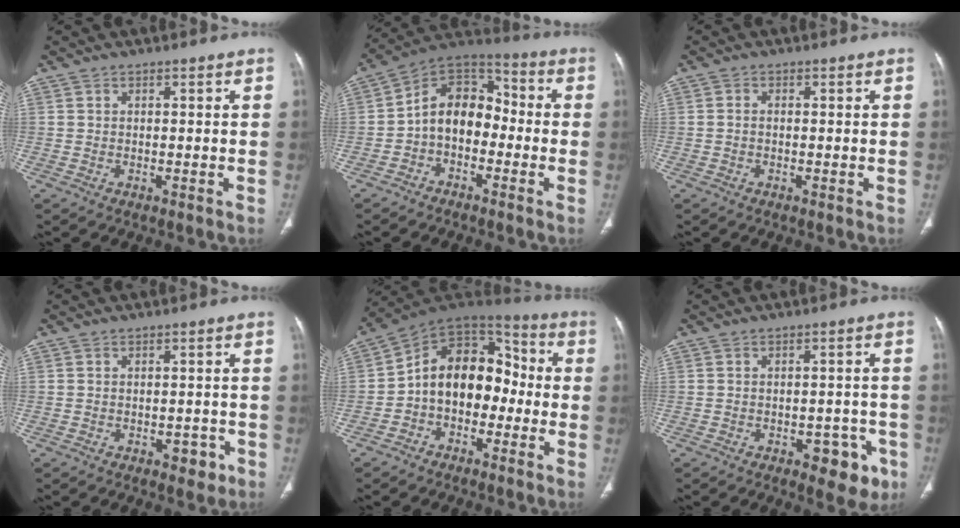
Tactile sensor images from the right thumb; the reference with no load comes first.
{"total": 11.4, "force": [-2.2, 8.2, 7.7], "torque": [-0.097, 0.054, -0.055]}
{"total": 0.9, "force": [-0.2, 0.6, 0.7], "torque": [-0.011, 0.001, -0.006]}
{"total": 2.9, "force": [-1.4, 1.8, 1.8], "torque": [-0.012, 0.008, -0.015]}
{"total": 14.8, "force": [-2.3, 10.6, 10.2], "torque": [-0.120, 0.063, -0.053]}
{"total": 7.4, "force": [-3.5, 4.1, 5.1], "torque": [-0.032, 0.018, -0.038]}